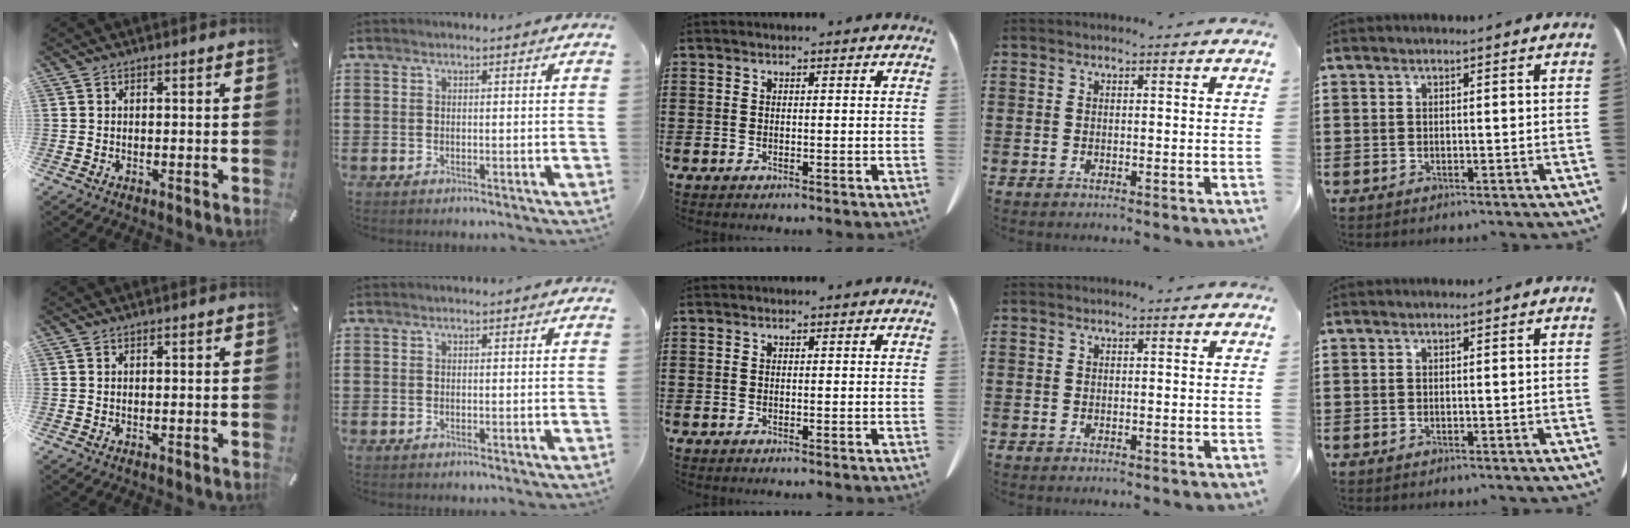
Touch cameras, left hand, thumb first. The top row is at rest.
{}